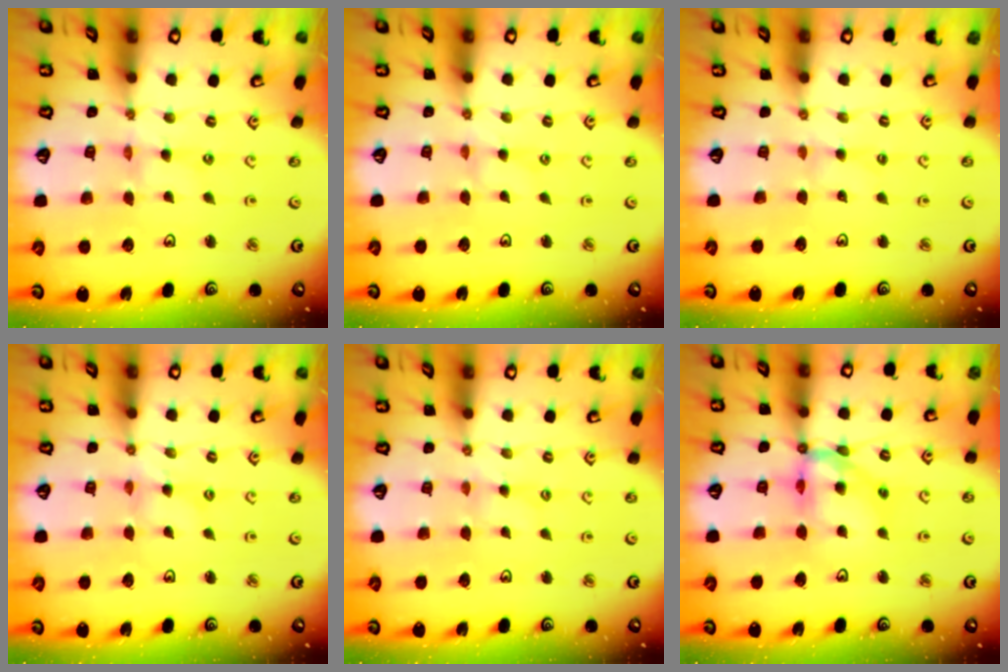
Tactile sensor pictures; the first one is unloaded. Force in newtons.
{"total": 0.0}
{"total": 1.1, "press": 1.1, "slide": 0.3}
{"total": 1.2, "press": 1.2, "slide": 0.3}
{"total": 1.3, "press": 1.3, "slide": 0.3}
{"total": 12.5, "press": 12.4, "slide": 1.5}